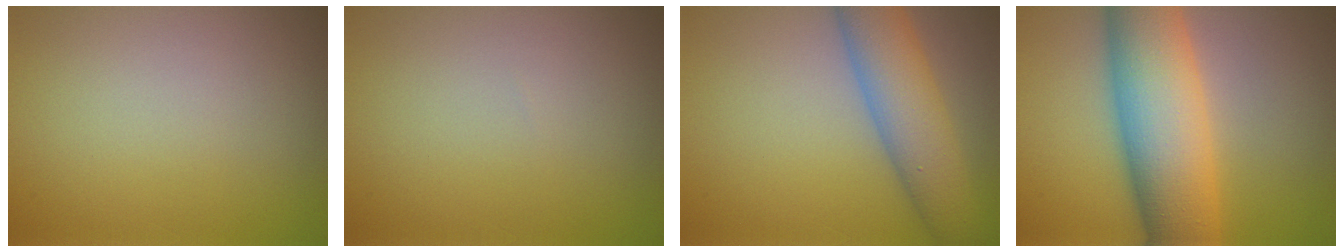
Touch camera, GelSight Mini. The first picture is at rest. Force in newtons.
{"total": 0.0}
{"total": 6.8, "press": 6.8, "slide": 0.3}
{"total": 11.0, "press": 11.0, "slide": 0.1}